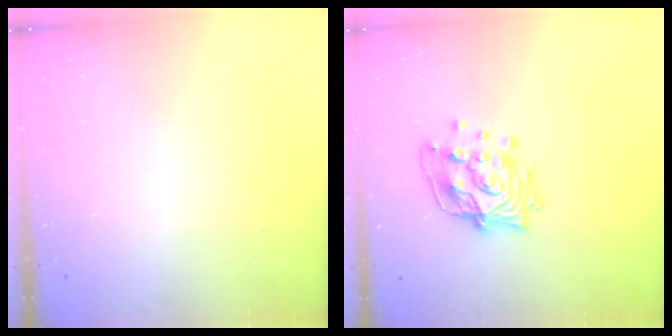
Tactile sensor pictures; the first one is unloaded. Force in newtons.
{"total": 15.9, "press": 15.9, "slide": 1.3}